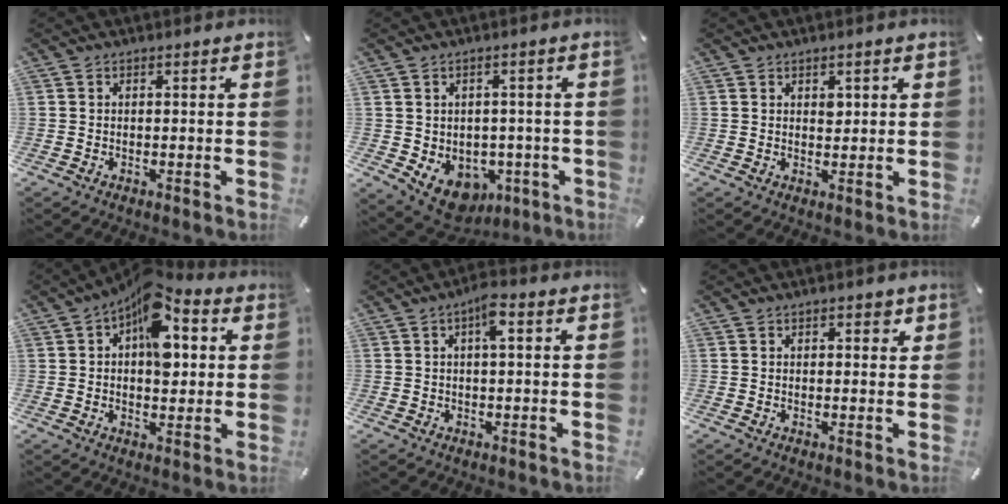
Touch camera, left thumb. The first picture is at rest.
{"total": 7.2, "force": [-2.4, 6.2, 2.7], "torque": [-0.037, 0.001, -0.037]}
{"total": 1.9, "force": [0.8, 1.4, 1.1], "torque": [0.003, -0.008, 0.009]}
{"total": 13.3, "force": [4.7, 7.7, 9.8], "torque": [-0.117, -0.033, 0.079]}
{"total": 4.5, "force": [1.3, 1.4, 4.1], "torque": [-0.068, 0.003, 0.017]}
{"total": 1.7, "force": [0.9, 1.0, 1.0], "torque": [-0.007, -0.002, 0.011]}